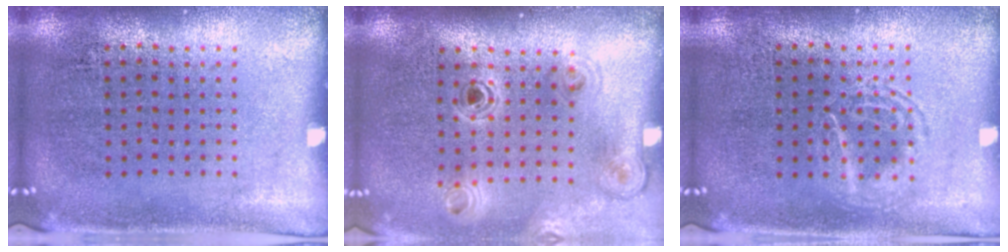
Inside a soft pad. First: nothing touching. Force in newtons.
{"total": 1.1, "press": 1.1, "slide": 0.1}
{"total": 1.7, "press": 1.7, "slide": 0.2}